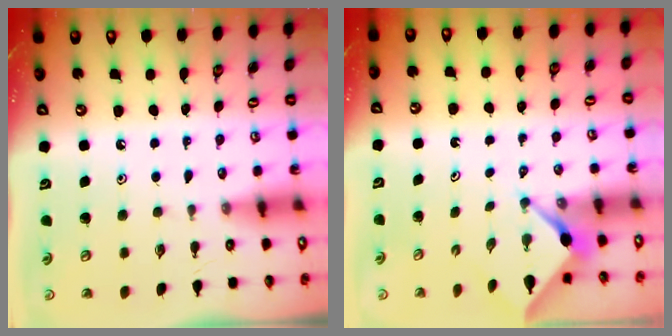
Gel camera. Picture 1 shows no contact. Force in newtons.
{"total": 2.4, "press": 2.4, "slide": 0.2}